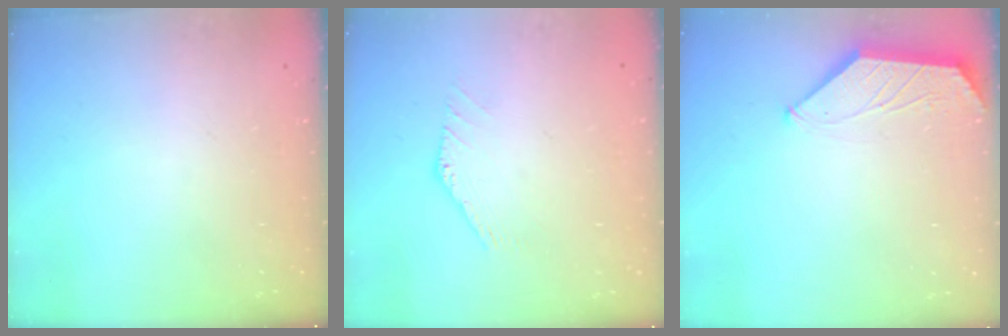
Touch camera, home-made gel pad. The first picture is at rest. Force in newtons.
{"total": 0.5, "press": 0.5, "slide": 0.2}
{"total": 1.8, "press": 1.7, "slide": 0.3}